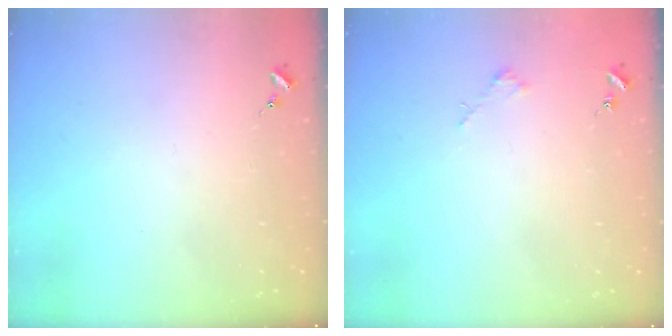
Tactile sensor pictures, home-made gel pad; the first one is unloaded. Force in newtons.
{"total": 1.8, "press": 1.8, "slide": 0.2}